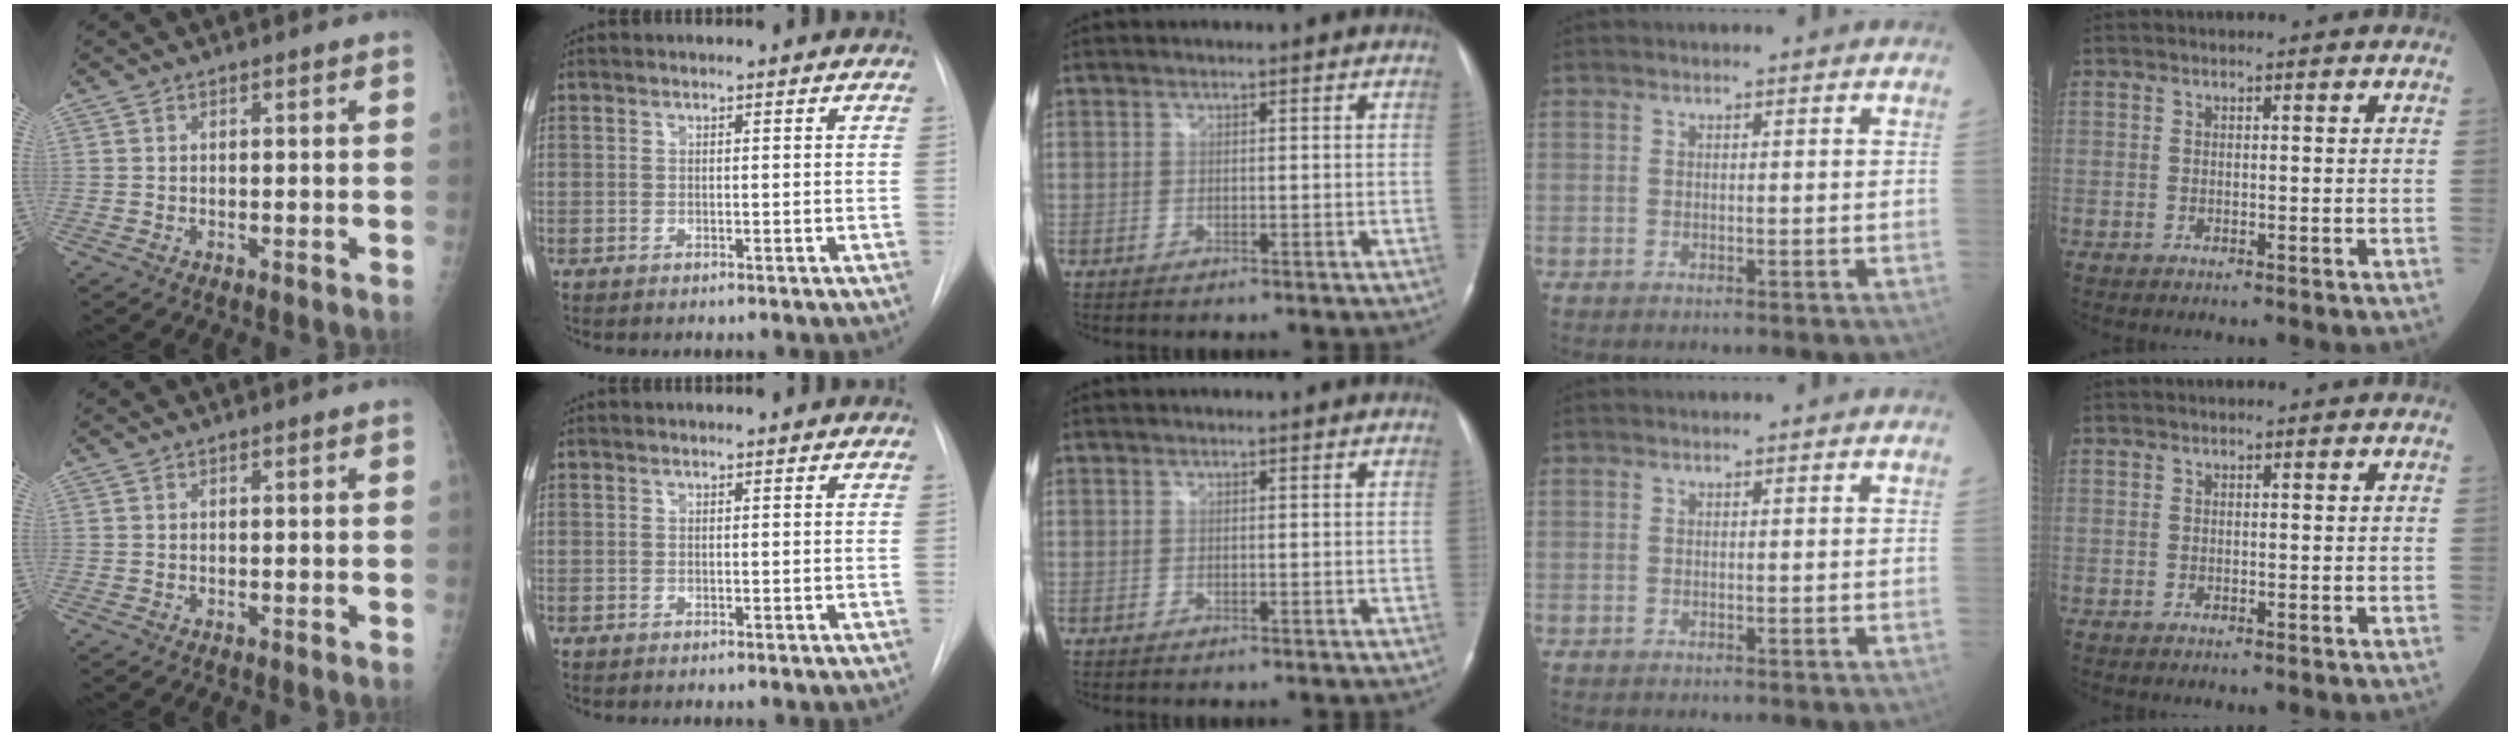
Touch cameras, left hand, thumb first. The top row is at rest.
{}